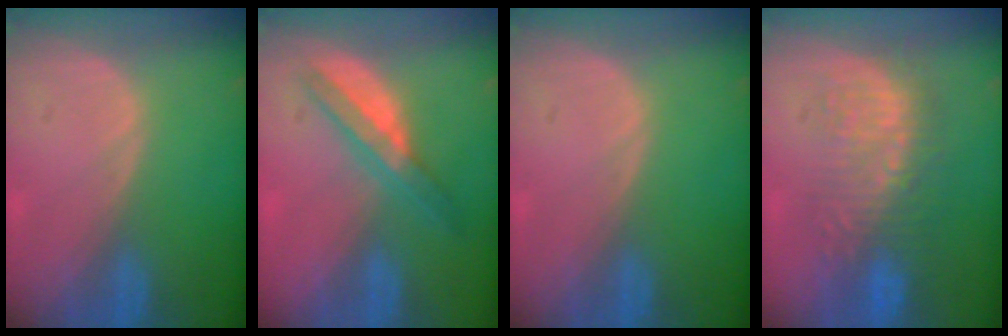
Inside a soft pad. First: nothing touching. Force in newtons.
{"total": 5.4, "press": 5.0, "slide": 1.8}
{"total": 0.0}
{"total": 9.1, "press": 8.7, "slide": 2.6}